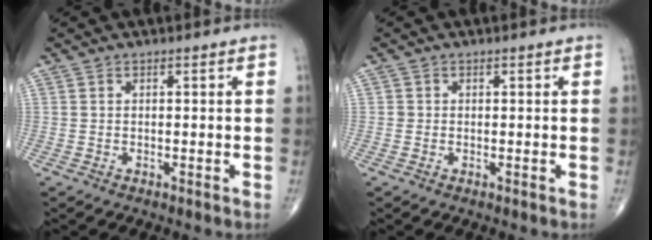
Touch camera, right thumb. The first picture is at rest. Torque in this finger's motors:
{"motor_torque": [0.03, 0.20, 0.08, 0.17, -0.10]}